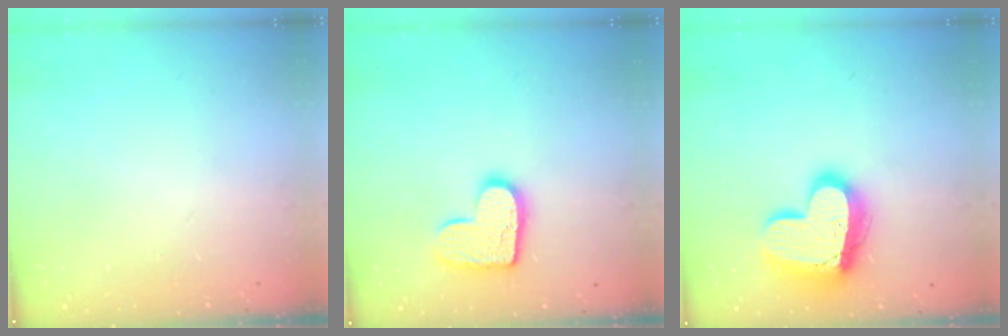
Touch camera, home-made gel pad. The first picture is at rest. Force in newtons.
{"total": 12.8, "press": 12.8, "slide": 0.8}
{"total": 19.3, "press": 19.2, "slide": 2.0}